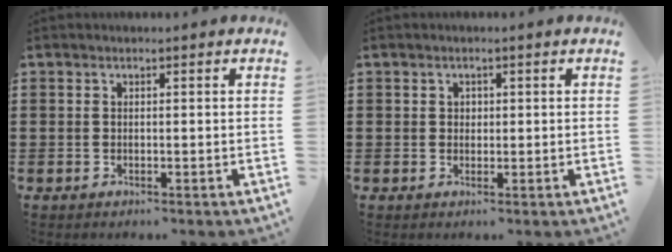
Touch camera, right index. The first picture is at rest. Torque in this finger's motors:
{"motor_torque": [-0.77, 0.78, 0.00, -0.01]}